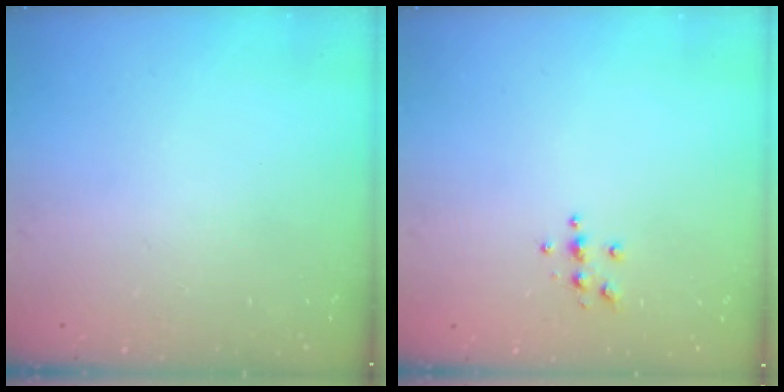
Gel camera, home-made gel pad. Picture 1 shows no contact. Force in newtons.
{"total": 3.6, "press": 3.6, "slide": 0.4}